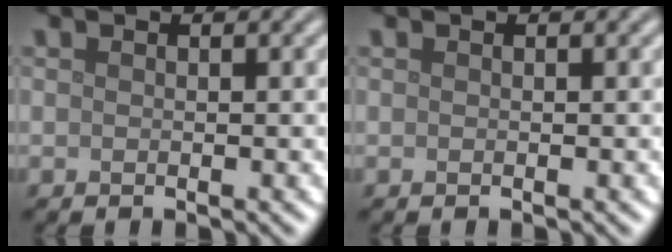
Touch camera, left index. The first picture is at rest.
{"total": 0.0}